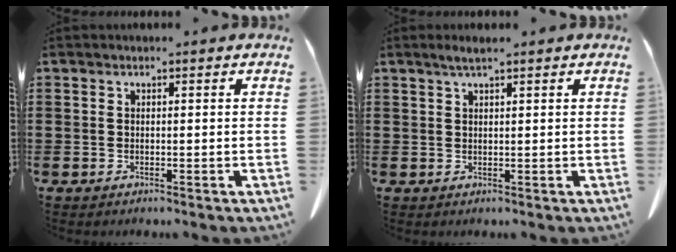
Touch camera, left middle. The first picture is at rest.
{"total": 1.8, "force": [1.2, 0.1, 1.4], "torque": [-0.028, 0.000, 0.022]}